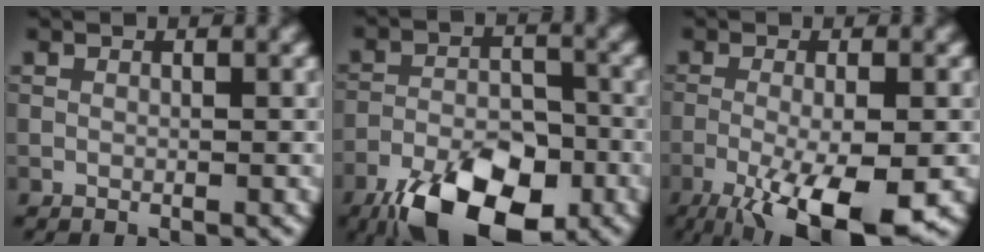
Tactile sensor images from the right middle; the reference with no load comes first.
{"total": 11.1, "force": [-7.0, 4.9, 7.1], "torque": [-0.126, -0.011, -0.124]}
{"total": 9.6, "force": [-4.3, 2.5, 8.2], "torque": [-0.145, -0.015, -0.067]}